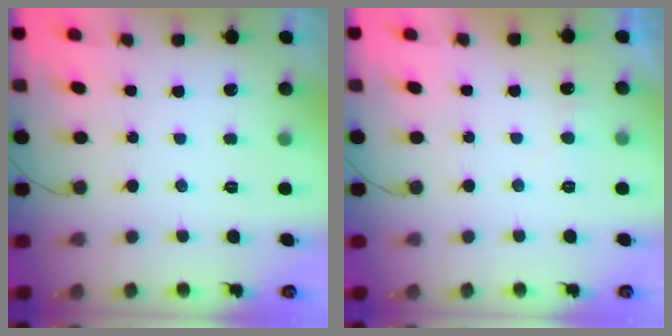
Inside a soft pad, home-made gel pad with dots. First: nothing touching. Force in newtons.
{"total": 3.9, "press": 3.8, "slide": 0.5}